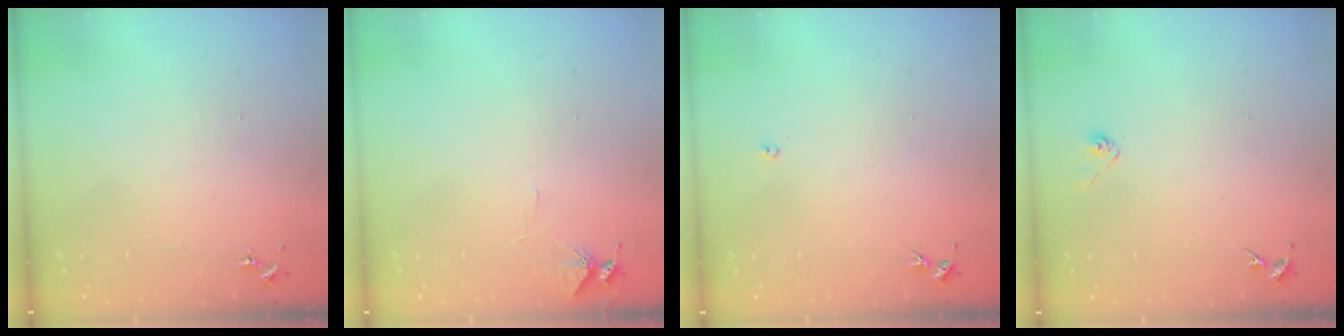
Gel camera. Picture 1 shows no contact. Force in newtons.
{"total": 5.4, "press": 5.4, "slide": 0.6}
{"total": 2.7, "press": 2.7, "slide": 0.5}
{"total": 3.8, "press": 3.7, "slide": 1.0}